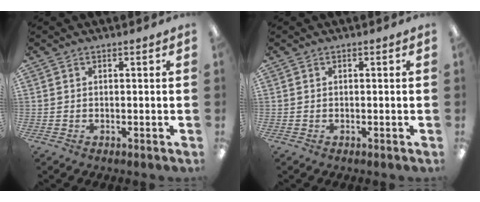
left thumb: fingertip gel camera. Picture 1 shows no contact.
{"total": 0.0}